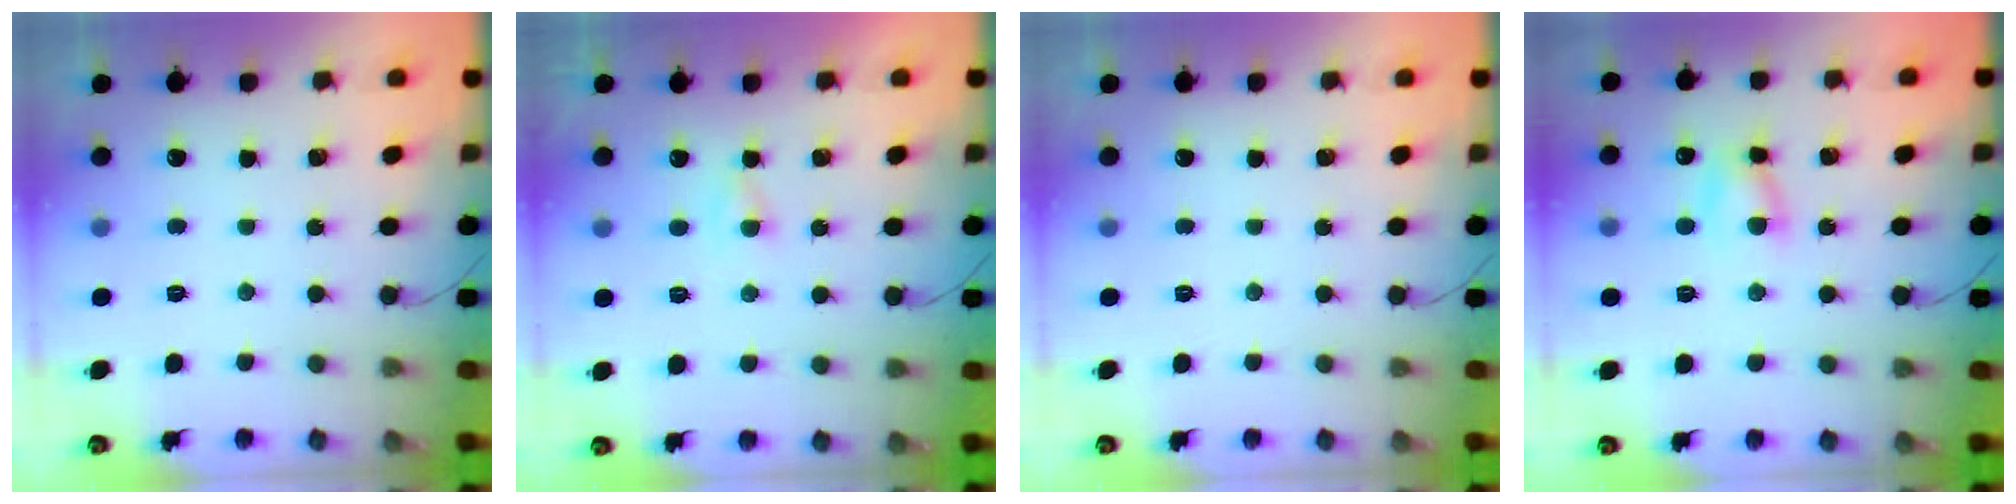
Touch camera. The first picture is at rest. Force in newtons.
{"total": 0.9, "press": 0.7, "slide": 0.6}
{"total": 0.0}
{"total": 5.0, "press": 5.0, "slide": 0.9}